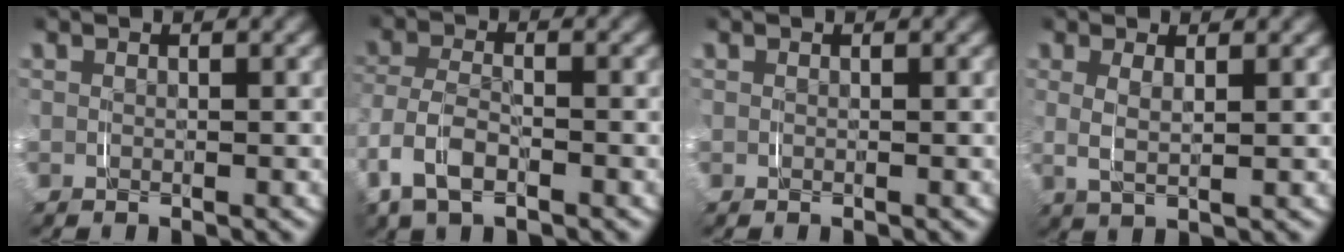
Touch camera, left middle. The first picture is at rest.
{"total": 4.2, "force": [-1.6, 2.6, 2.8], "torque": [-0.079, -0.010, -0.025]}
{"total": 0.0}
{"total": 2.8, "force": [0.8, 1.2, 2.4], "torque": [-0.057, -0.005, 0.021]}